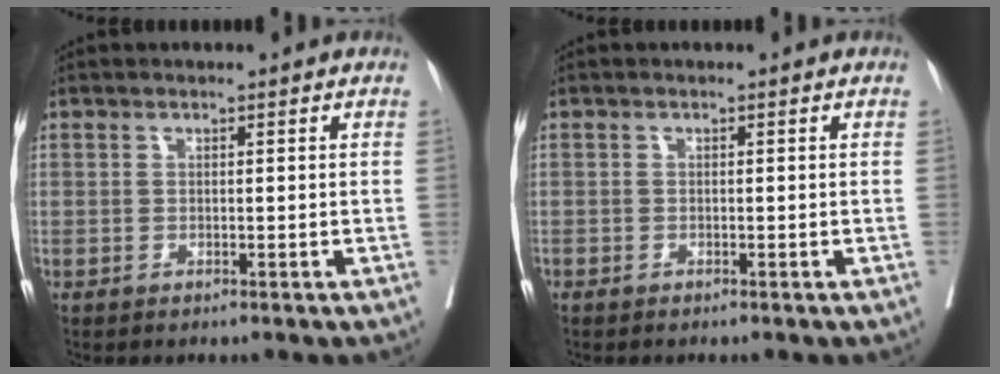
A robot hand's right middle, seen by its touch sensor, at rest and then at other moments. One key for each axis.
{"total": 0.0}